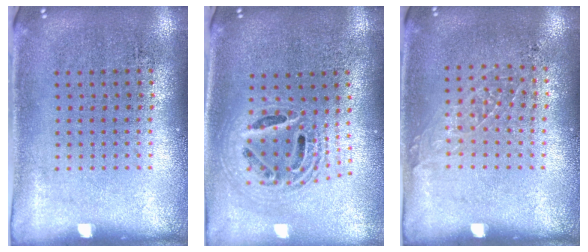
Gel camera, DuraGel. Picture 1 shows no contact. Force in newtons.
{"total": 2.0, "press": 1.6, "slide": 1.3}
{"total": 0.9, "press": 0.8, "slide": 0.2}